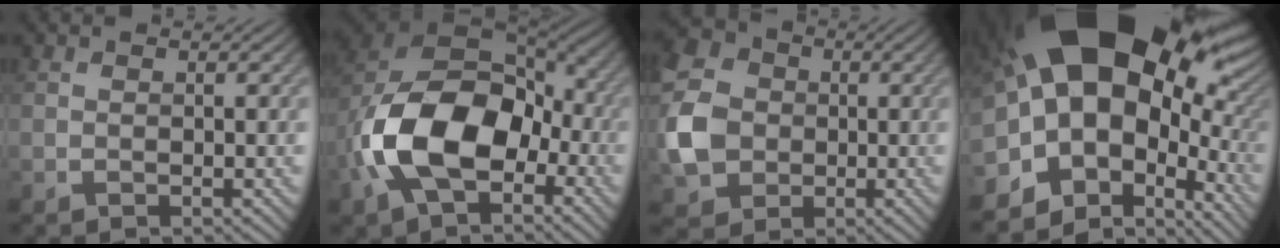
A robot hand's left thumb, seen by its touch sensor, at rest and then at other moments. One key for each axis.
{"total": 16.1, "fx": -3.9, "fy": 10.1, "fz": 11.9, "tx": -0.246, "ty": -0.013, "tz": -0.080}
{"total": 8.4, "fx": -0.7, "fy": 7.3, "fz": 4.1, "tx": -0.114, "ty": 0.001, "tz": -0.022}
{"total": 19.6, "fx": 3.7, "fy": 11.7, "fz": 15.3, "tx": -0.232, "ty": -0.020, "tz": 0.100}